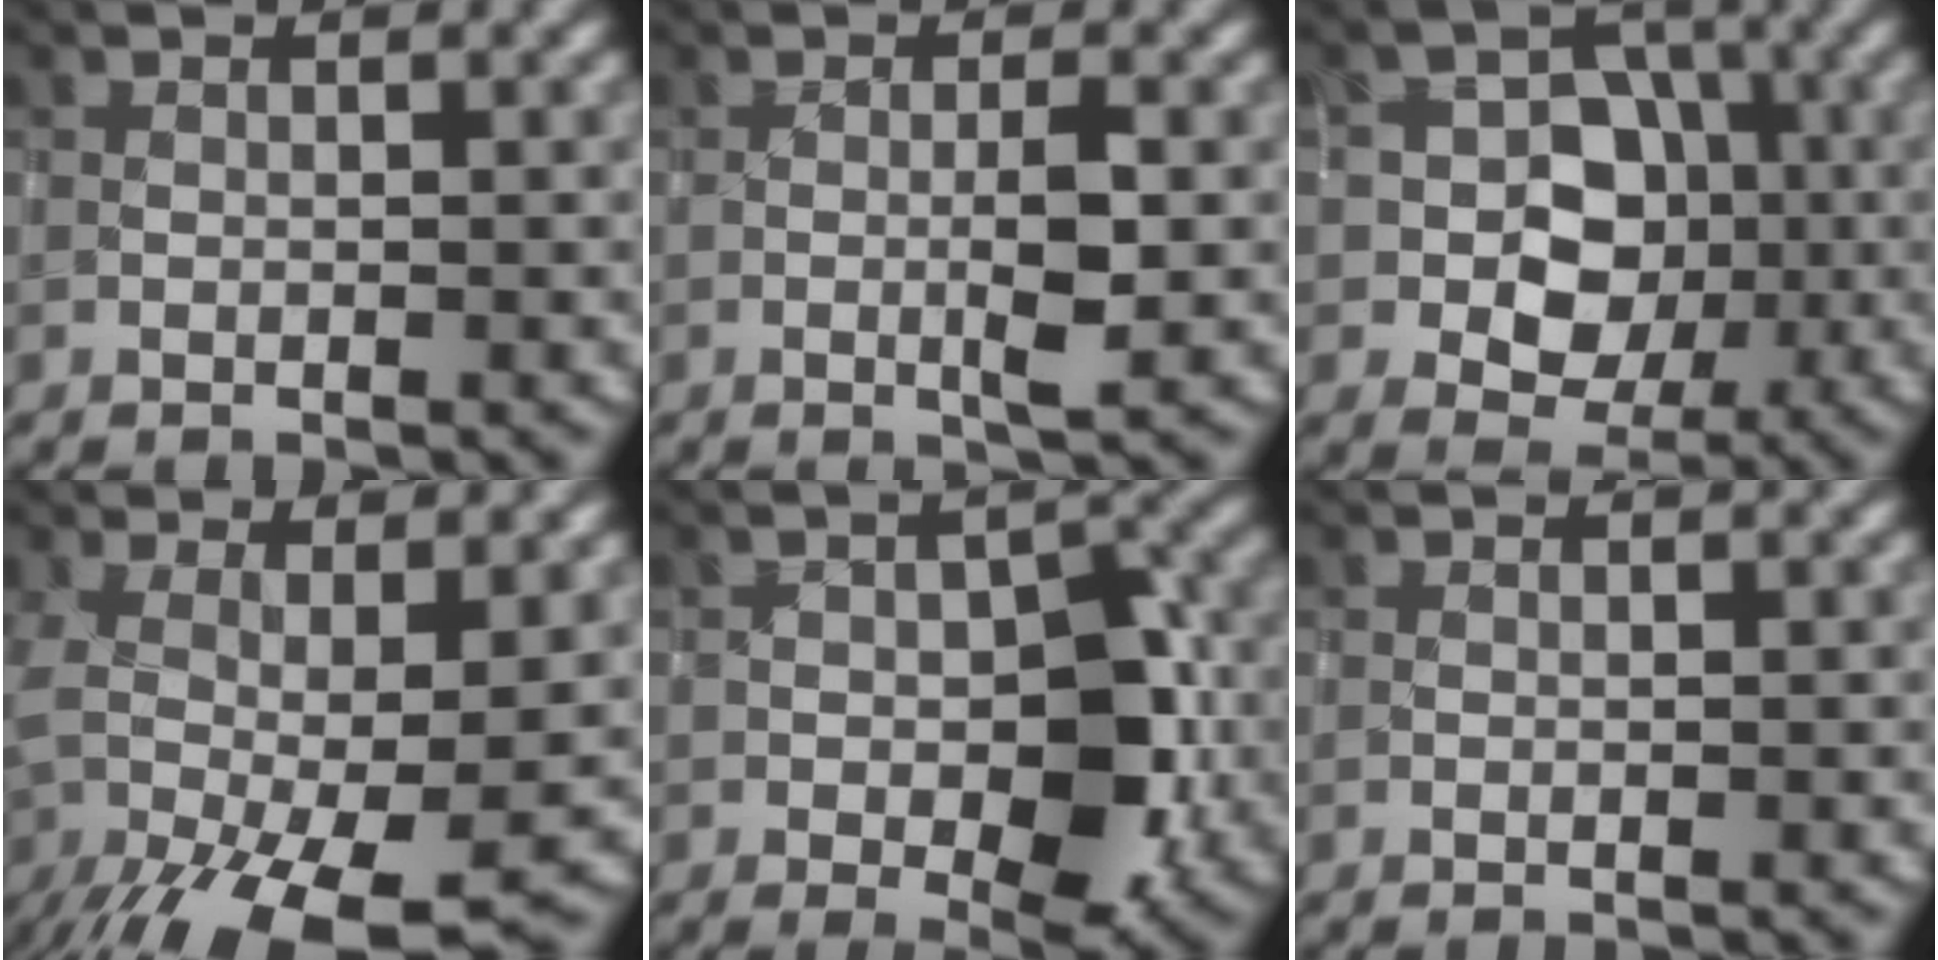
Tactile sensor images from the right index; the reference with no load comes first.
{"total": 2.6, "force": [-0.3, 0.4, 2.5], "torque": [-0.045, -0.003, -0.007]}
{"total": 7.1, "force": [-0.9, 5.9, 3.9], "torque": [-0.032, 0.013, -0.035]}
{"total": 12.6, "force": [-3.6, 4.5, 11.2], "torque": [-0.214, -0.033, -0.046]}
{"total": 7.4, "force": [-1.2, 4.2, 5.9], "torque": [-0.086, -0.003, -0.016]}
{"total": 0.0}